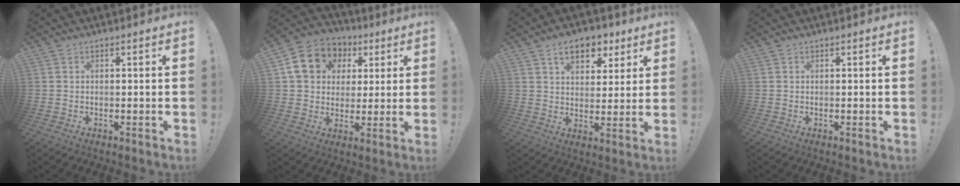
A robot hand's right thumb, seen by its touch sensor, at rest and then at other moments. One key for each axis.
{"total": 13.7, "fx": 5.1, "fy": 11.2, "fz": 6.0, "tx": -0.085, "ty": -0.015, "tz": 0.103}
{"total": 10.5, "fx": 5.6, "fy": 6.6, "fz": 5.9, "tx": -0.078, "ty": -0.023, "tz": 0.101}
{"total": 0.0}